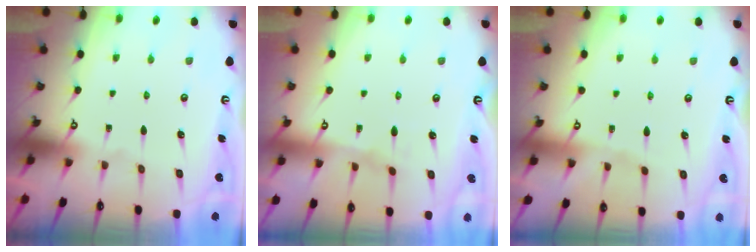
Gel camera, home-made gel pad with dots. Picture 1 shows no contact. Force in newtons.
{"total": 5.2, "press": 5.1, "slide": 0.8}
{"total": 2.4, "press": 2.3, "slide": 0.5}